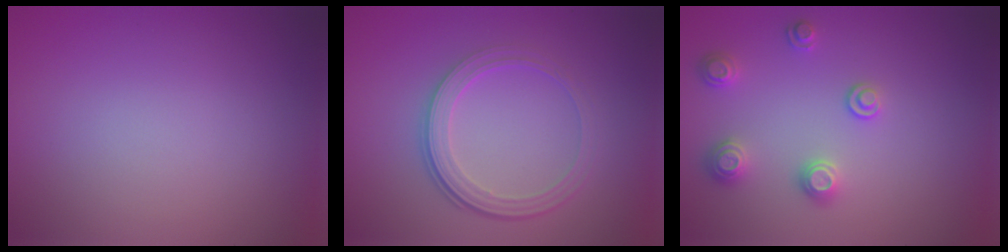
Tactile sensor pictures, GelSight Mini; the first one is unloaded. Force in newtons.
{"total": 4.3, "press": 3.0, "slide": 3.1}
{"total": 2.3, "press": 2.3, "slide": 0.6}